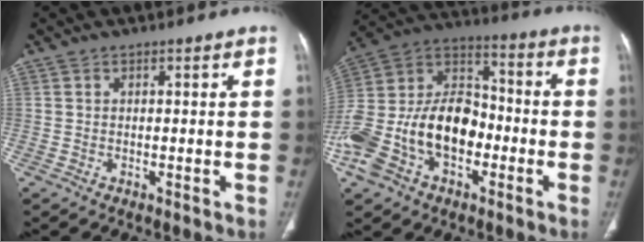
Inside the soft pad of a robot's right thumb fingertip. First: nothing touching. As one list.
[{"total": 23.3, "force": [-6.2, 15.4, 16.4], "torque": [-0.329, 0.058, -0.109]}]